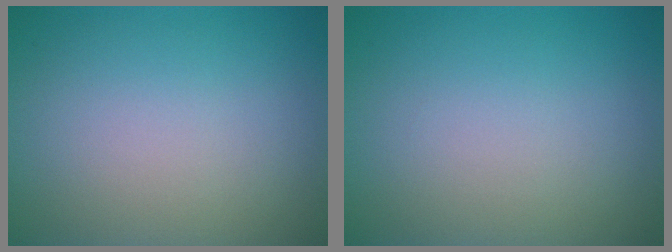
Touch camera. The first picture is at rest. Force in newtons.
{"total": 0.0}